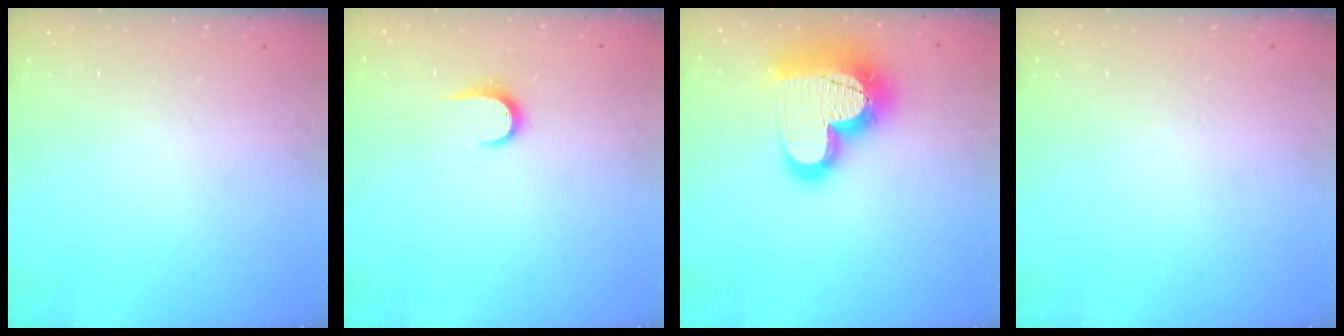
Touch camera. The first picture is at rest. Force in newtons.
{"total": 6.0, "press": 6.0, "slide": 0.6}
{"total": 24.6, "press": 24.5, "slide": 1.8}
{"total": 0.0}